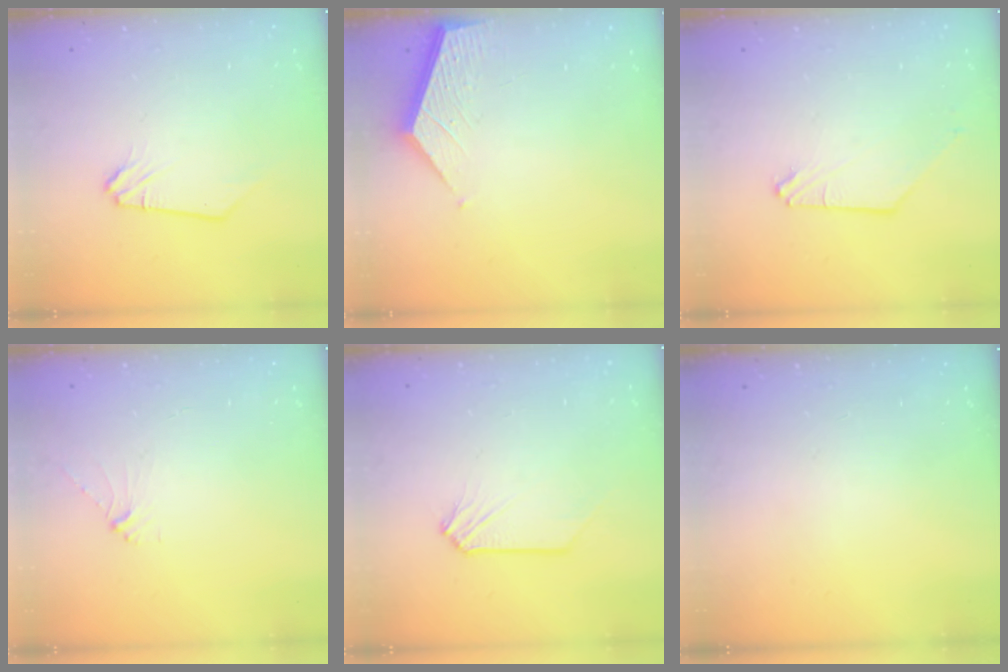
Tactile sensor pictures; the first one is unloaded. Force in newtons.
{"total": 3.7, "press": 3.7, "slide": 0.2}
{"total": 0.0}
{"total": 3.3, "press": 3.3, "slide": 0.6}
{"total": 0.0}
{"total": 0.0}